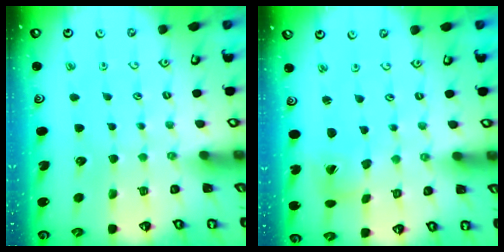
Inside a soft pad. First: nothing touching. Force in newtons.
{"total": 1.0, "press": 1.0, "slide": 0.1}